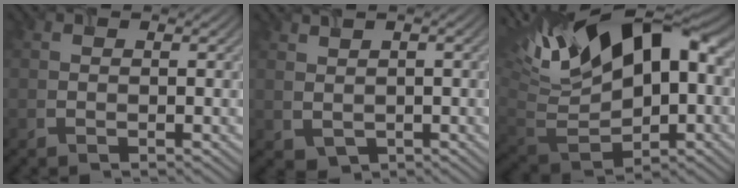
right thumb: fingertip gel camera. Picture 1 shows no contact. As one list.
[{"total": 2.0, "force": [0.6, 1.4, 1.3], "torque": [-0.030, -0.007, 0.019]}, {"total": 17.2, "force": [6.7, 8.3, 13.5], "torque": [-0.271, 0.023, 0.115]}]